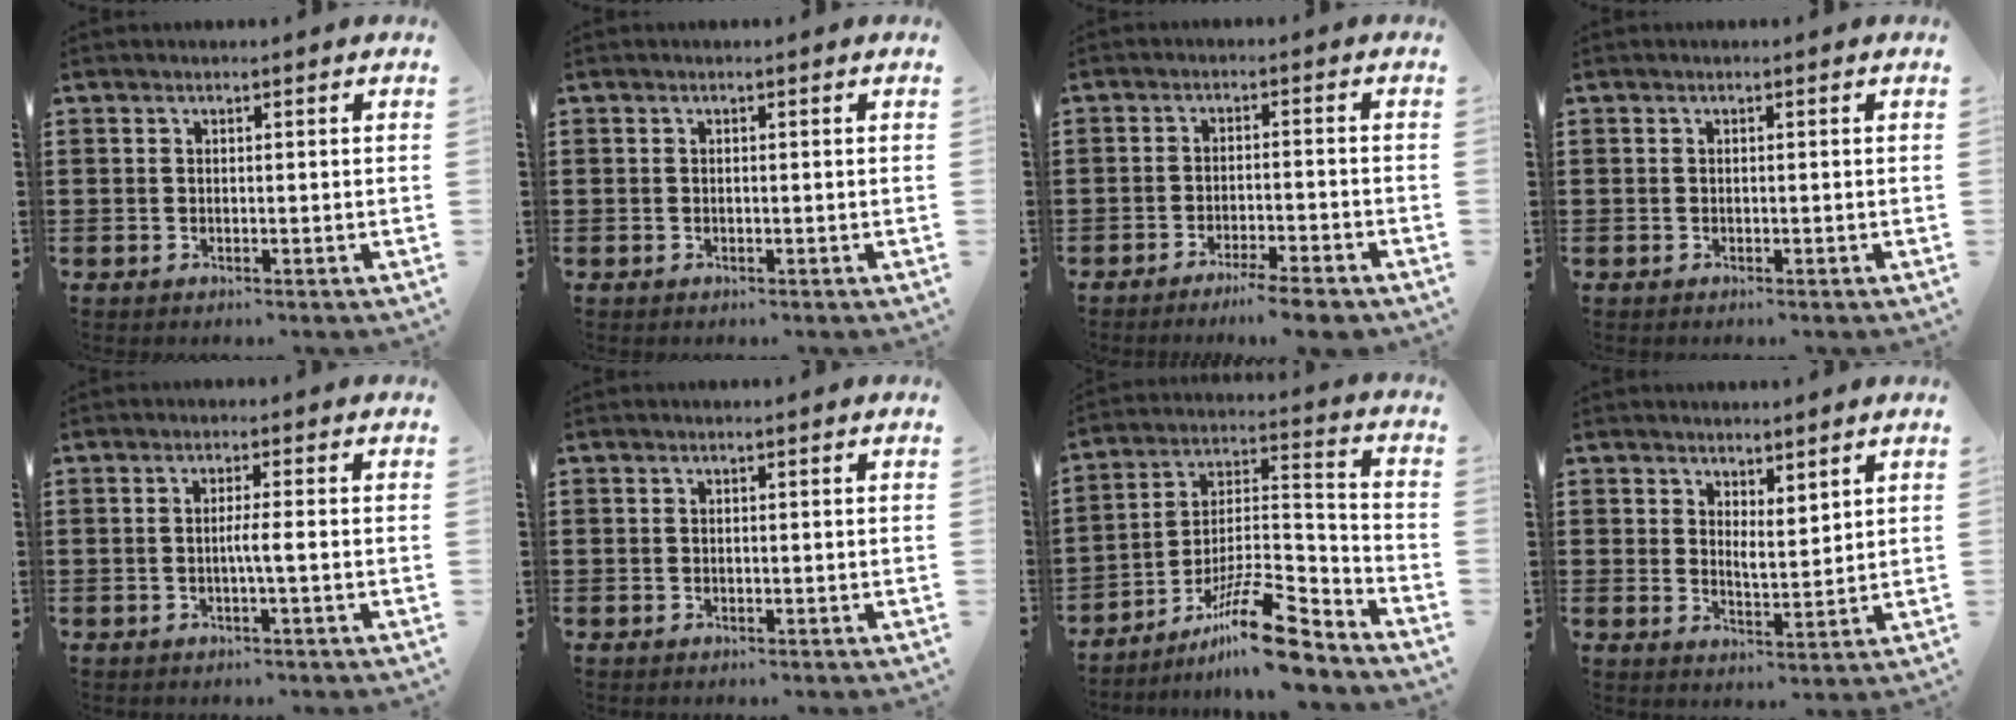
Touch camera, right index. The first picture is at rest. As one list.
[{"total": 0.0}, {"total": 4.3, "force": [-3.8, -0.2, 2.1], "torque": [-0.034, -0.006, -0.070]}, {"total": 0.0}, {"total": 2.4, "force": [-0.5, -0.3, 2.4], "torque": [-0.043, -0.007, -0.012]}, {"total": 0.0}, {"total": 13.9, "force": [-10.5, 2.4, 8.8], "torque": [-0.140, 0.036, -0.188]}, {"total": 3.0, "force": [2.8, 0.8, 0.5], "torque": [-0.018, -0.006, 0.054]}]